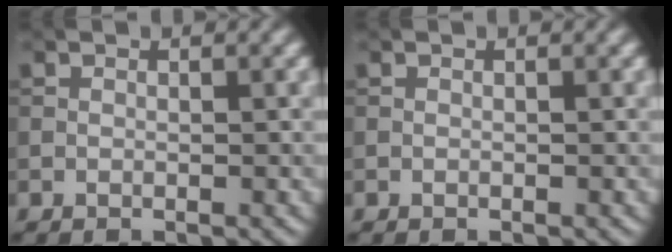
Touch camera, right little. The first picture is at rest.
{"total": 0.0}